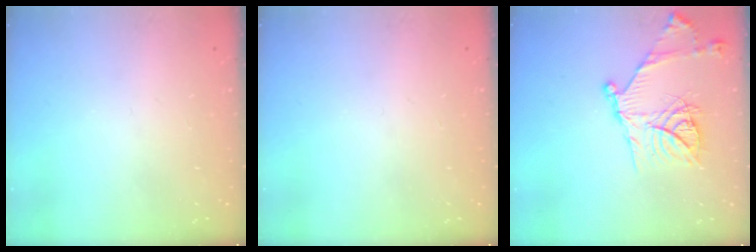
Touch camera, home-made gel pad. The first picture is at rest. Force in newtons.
{"total": 0.0}
{"total": 18.9, "press": 18.8, "slide": 1.9}